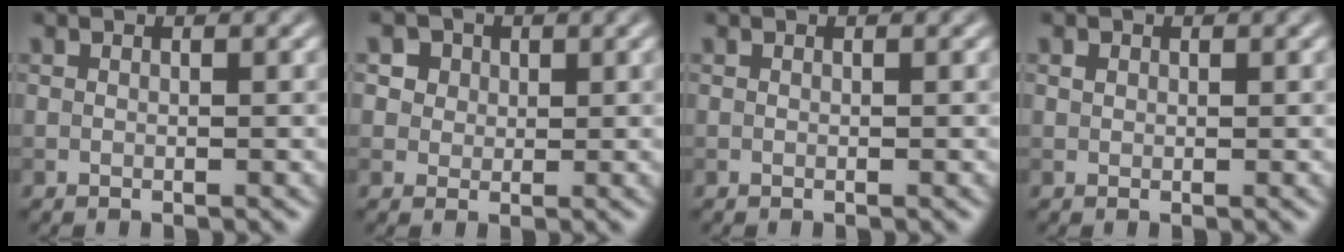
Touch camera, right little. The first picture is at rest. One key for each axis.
{"total": 5.1, "fx": 2.7, "fy": 3.8, "fz": 2.0, "tx": -0.033, "ty": 0.013, "tz": 0.031}
{"total": 0.0}
{"total": 0.0}